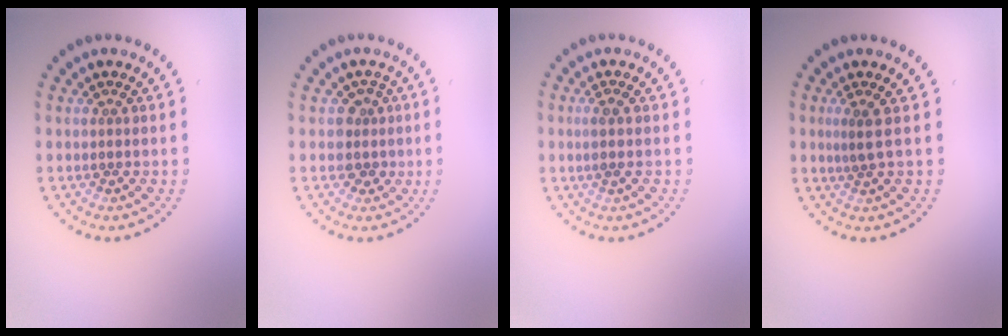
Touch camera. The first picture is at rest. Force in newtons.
{"total": 1.9, "press": 1.5, "slide": 1.2}
{"total": 1.0, "press": 0.7, "slide": 0.7}
{"total": 1.4, "press": 0.9, "slide": 1.1}